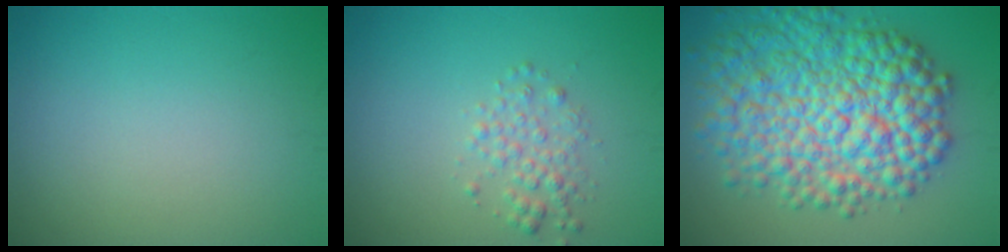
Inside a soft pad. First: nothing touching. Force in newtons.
{"total": 2.1, "press": 2.1, "slide": 0.1}
{"total": 11.7, "press": 11.7, "slide": 0.2}